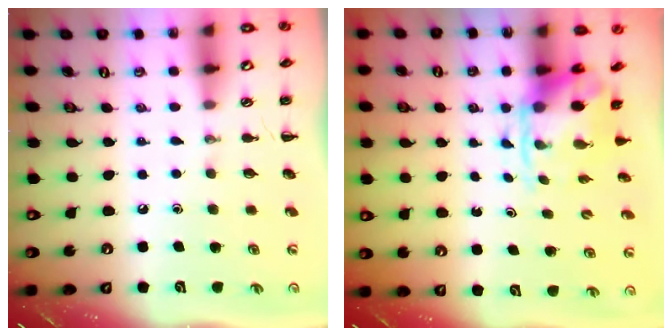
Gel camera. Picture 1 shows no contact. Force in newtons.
{"total": 3.7, "press": 3.7, "slide": 0.8}